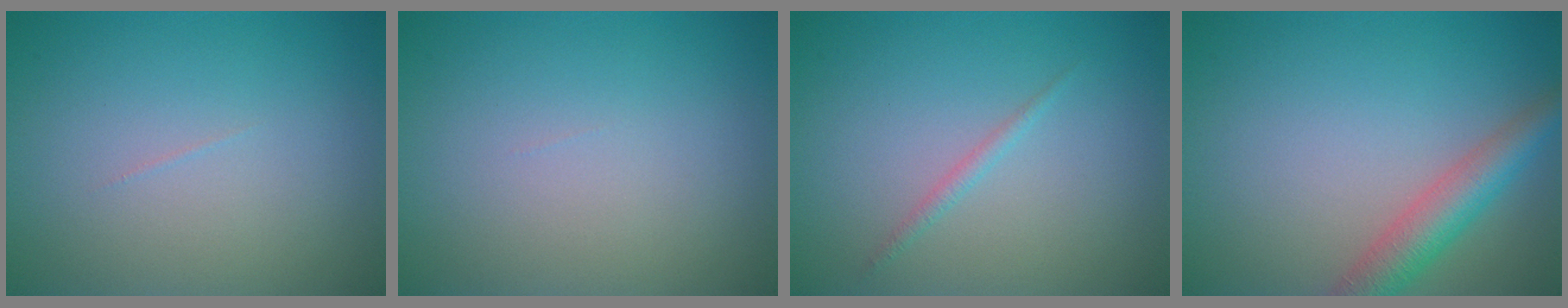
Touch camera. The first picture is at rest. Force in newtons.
{"total": 0.0}
{"total": 0.8, "press": 0.8, "slide": 0.1}
{"total": 4.2, "press": 4.2, "slide": 0.1}